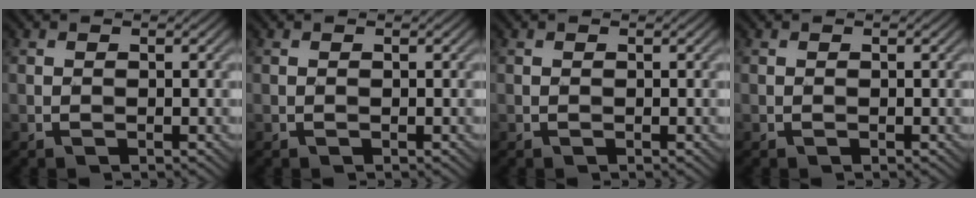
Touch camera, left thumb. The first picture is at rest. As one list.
[{"total": 0.0}, {"total": 0.0}, {"total": 0.0}]